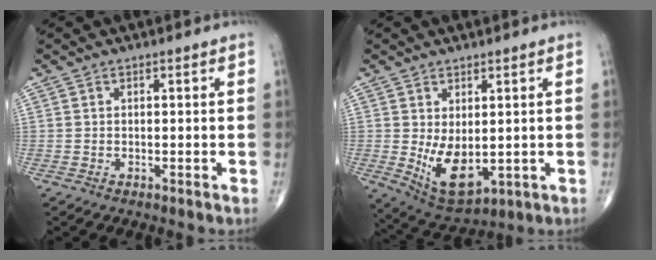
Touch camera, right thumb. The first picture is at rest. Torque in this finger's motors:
{"motor_torque": [-0.33, 1.72, 0.08, 0.20, 0.09]}